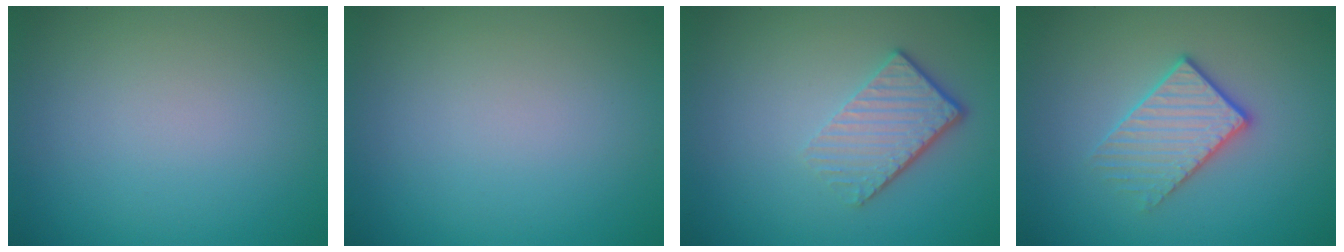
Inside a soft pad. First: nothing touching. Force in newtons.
{"total": 0.0}
{"total": 4.2, "press": 2.8, "slide": 3.1}
{"total": 2.9, "press": 2.6, "slide": 1.2}